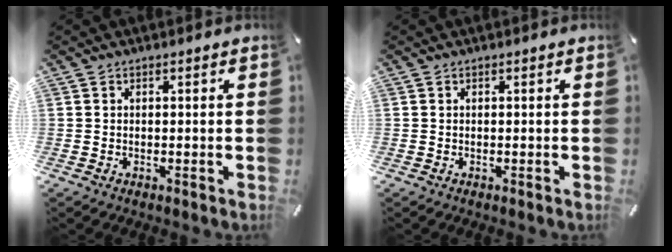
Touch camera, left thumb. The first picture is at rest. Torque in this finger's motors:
{"motor_torque": [0.00, 0.00, 0.00, 0.00, 0.00]}